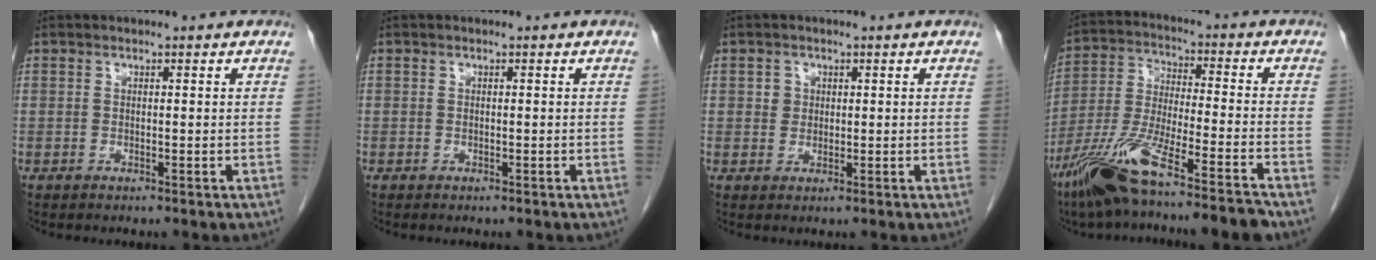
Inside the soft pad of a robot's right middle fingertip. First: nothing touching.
{"total": 0.0}
{"total": 1.7, "force": [0.5, 1.6, 0.3], "torque": [-0.002, 0.000, 0.005]}
{"total": 15.1, "force": [-11.3, 0.0, 10.0], "torque": [-0.206, -0.024, -0.204]}